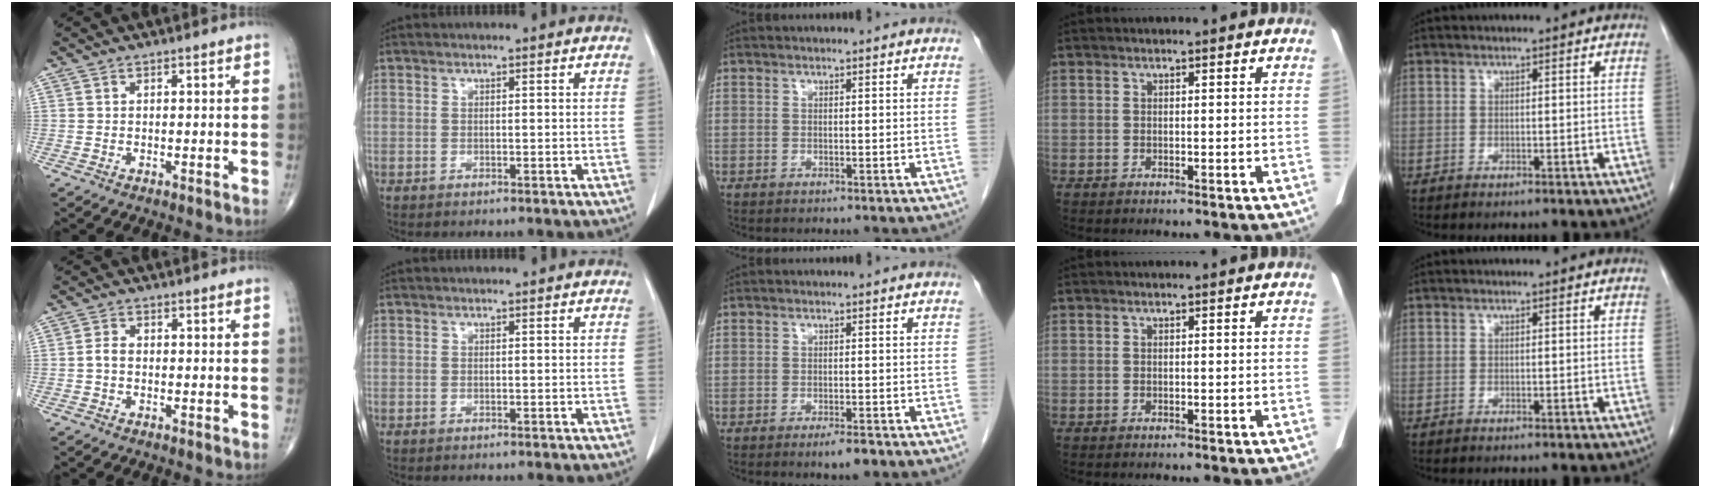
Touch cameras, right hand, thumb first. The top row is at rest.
{"thumb": {"total": 2.0, "force": [-0.4, 1.3, 1.4], "torque": [-0.026, 0.006, -0.012]}, "middle": {"total": 2.5, "force": [-1.6, 0.5, 1.9], "torque": [-0.026, -0.001, -0.023]}}